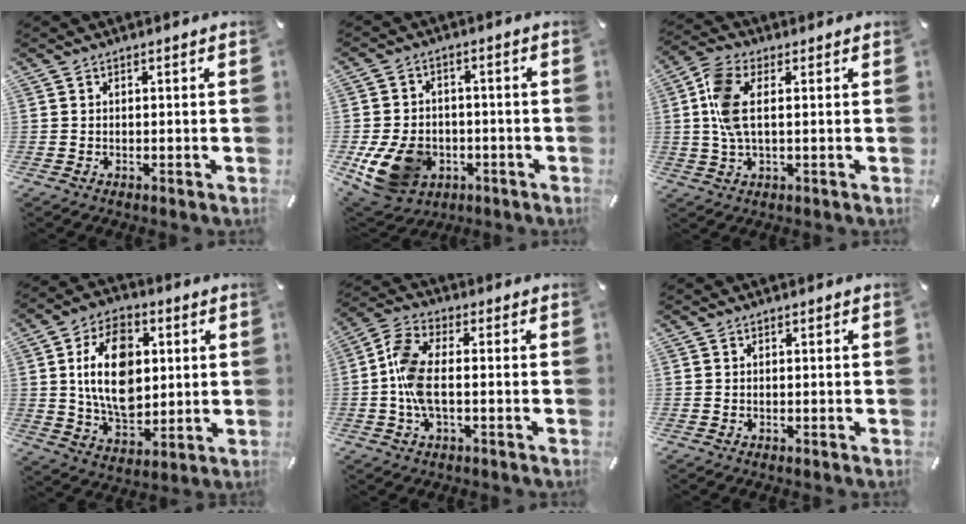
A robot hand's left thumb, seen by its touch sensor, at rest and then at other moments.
{"total": 13.2, "force": [-4.1, 10.2, 7.3], "torque": [-0.149, 0.022, -0.066]}
{"total": 8.2, "force": [1.0, 3.5, 7.3], "torque": [-0.165, -0.002, 0.014]}
{"total": 16.4, "force": [2.4, 11.2, 11.7], "torque": [-0.223, 0.009, 0.042]}
{"total": 8.4, "force": [-1.1, 3.8, 7.4], "torque": [-0.167, -0.006, -0.021]}
{"total": 0.0}